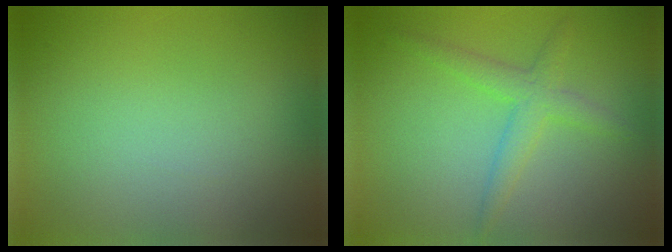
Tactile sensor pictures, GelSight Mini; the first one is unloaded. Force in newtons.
{"total": 2.7, "press": 2.7, "slide": 0.0}